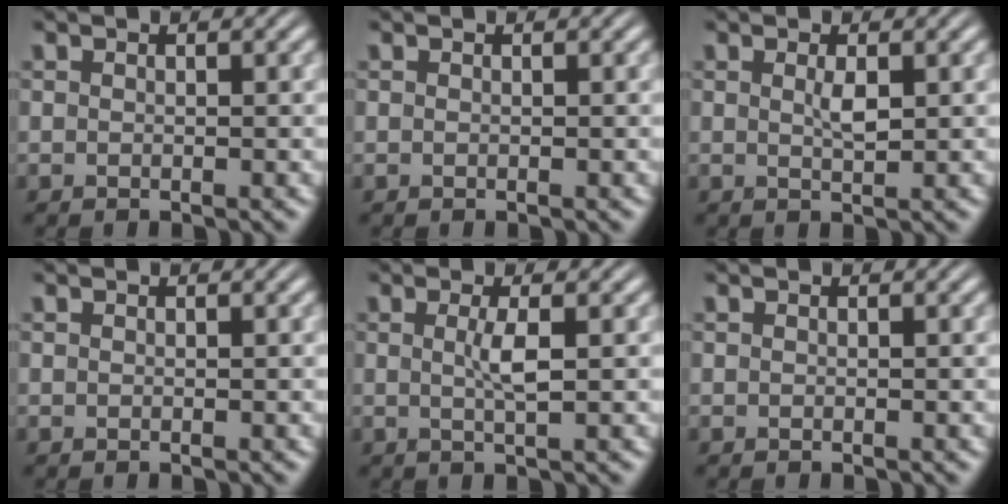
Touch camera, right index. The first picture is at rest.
{"total": 0.0}
{"total": 1.5, "force": [0.6, -0.3, 1.3], "torque": [-0.021, -0.011, 0.014]}
{"total": 0.0}
{"total": 2.0, "force": [0.4, -0.4, 1.9], "torque": [-0.037, -0.010, 0.011]}
{"total": 0.0}